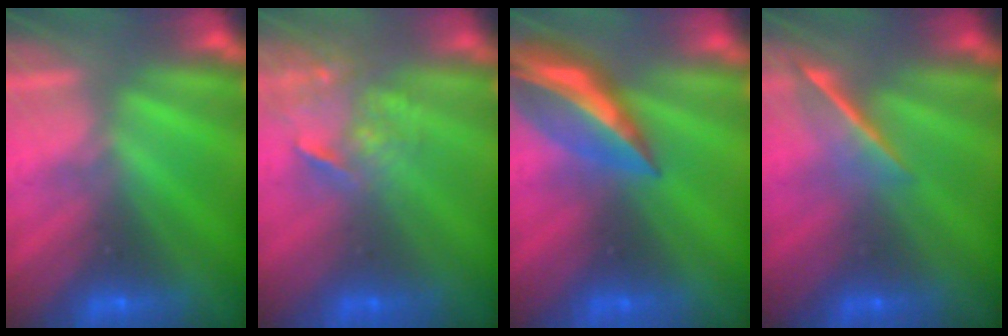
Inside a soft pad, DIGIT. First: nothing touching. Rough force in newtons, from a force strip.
{"total": 3.7}
{"total": 7.8}
{"total": 1.6}